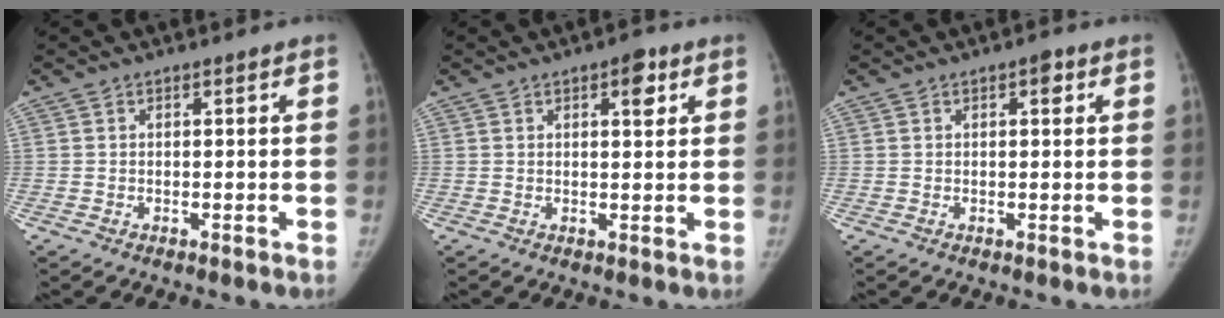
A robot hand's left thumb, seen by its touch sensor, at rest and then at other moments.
{"total": 3.8, "force": [1.8, 1.6, 2.9], "torque": [-0.026, -0.005, 0.022]}
{"total": 1.8, "force": [0.8, 0.9, 1.4], "torque": [-0.012, 0.002, 0.008]}